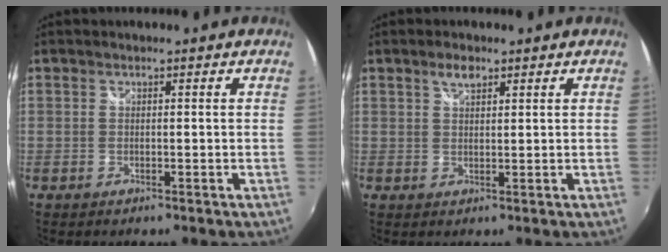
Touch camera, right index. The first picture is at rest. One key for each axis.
{"total": 2.5, "fx": 1.6, "fy": 1.2, "fz": 1.5, "tx": -0.024, "ty": 0.005, "tz": 0.029}